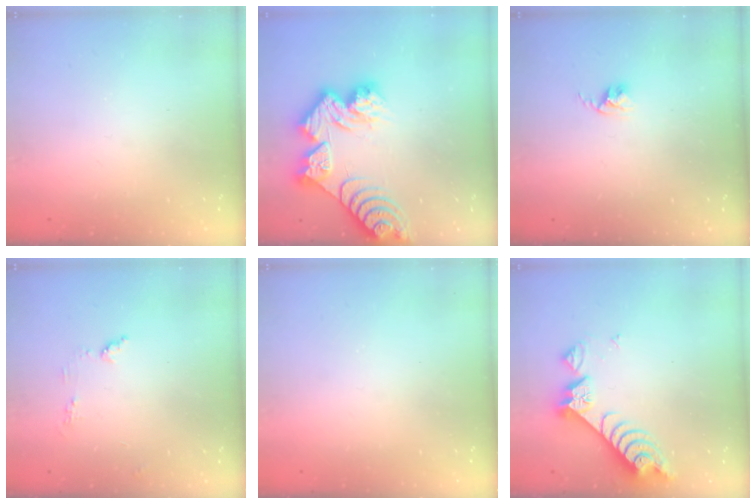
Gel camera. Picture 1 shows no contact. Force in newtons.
{"total": 15.1, "press": 15.0, "slide": 1.4}
{"total": 2.4, "press": 2.4, "slide": 0.3}
{"total": 5.3, "press": 5.2, "slide": 0.6}
{"total": 0.0}
{"total": 8.5, "press": 8.4, "slide": 0.8}